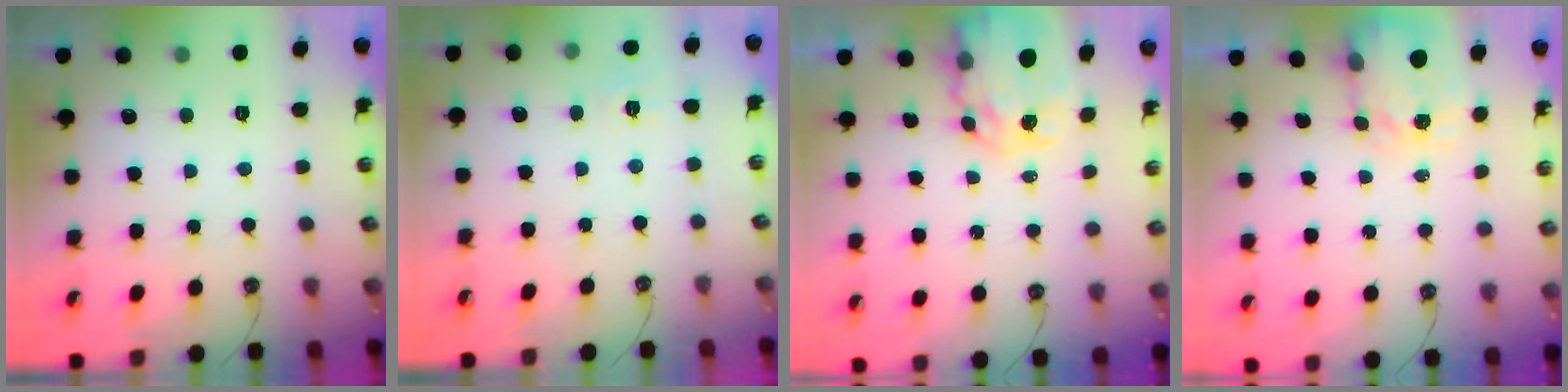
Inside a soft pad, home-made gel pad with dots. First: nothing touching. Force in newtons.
{"total": 2.5, "press": 2.5, "slide": 0.5}
{"total": 8.4, "press": 8.4, "slide": 0.6}
{"total": 3.6, "press": 3.6, "slide": 0.5}